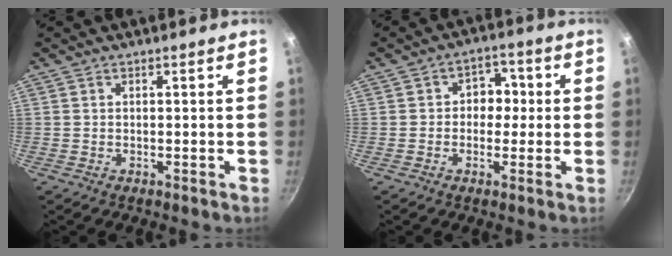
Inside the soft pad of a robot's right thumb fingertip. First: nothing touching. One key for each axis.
{"total": 5.8, "fx": 0.1, "fy": 4.8, "fz": 3.2, "tx": 0.008, "ty": 0.011, "tz": -0.008}